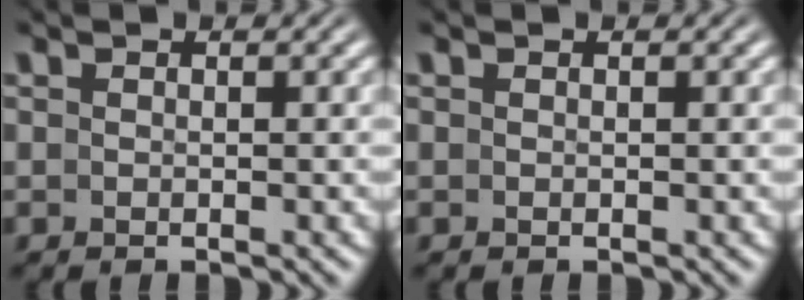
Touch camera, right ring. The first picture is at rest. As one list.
[{"total": 0.0}]